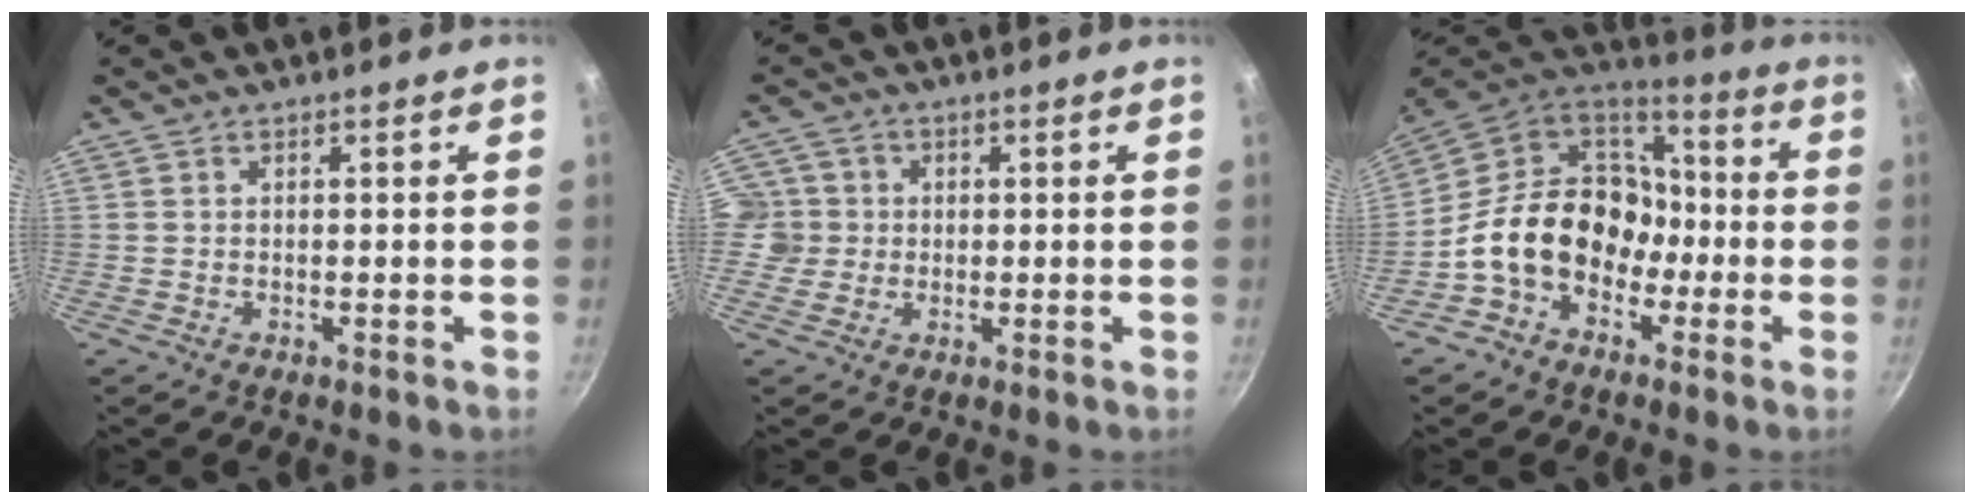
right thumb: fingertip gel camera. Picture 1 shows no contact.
{"total": 5.4, "force": [0.3, 5.3, 1.0], "torque": [0.017, 0.003, -0.003]}
{"total": 18.7, "force": [-4.7, 14.4, 10.9], "torque": [-0.138, 0.068, -0.093]}